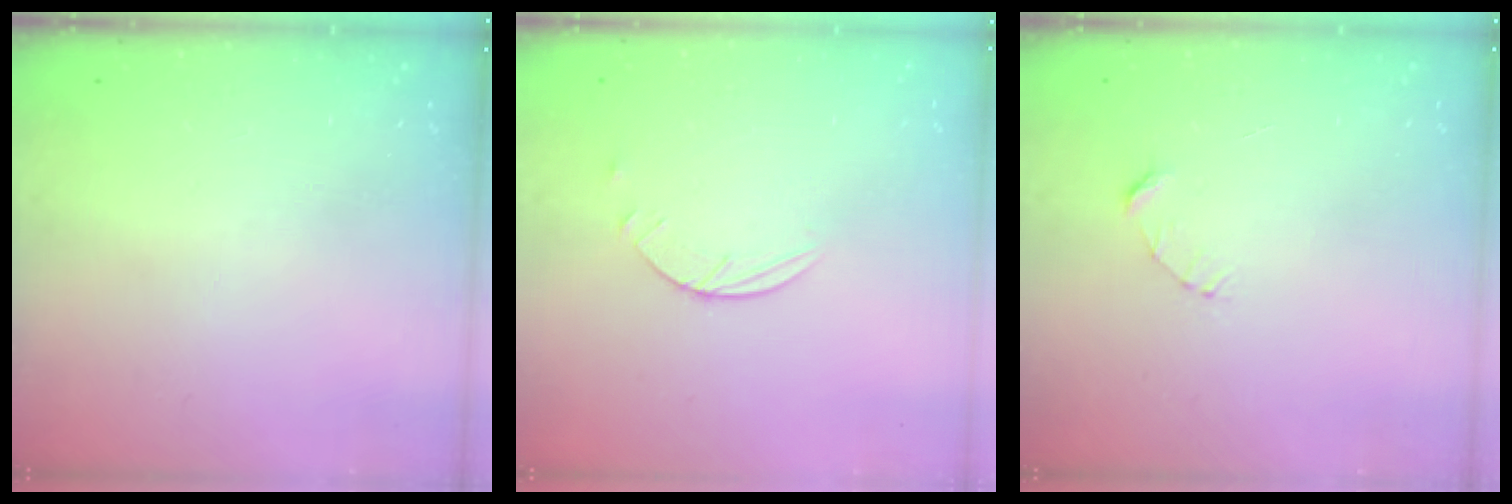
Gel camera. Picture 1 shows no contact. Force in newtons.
{"total": 2.9, "press": 2.8, "slide": 0.3}
{"total": 2.4, "press": 2.4, "slide": 0.2}